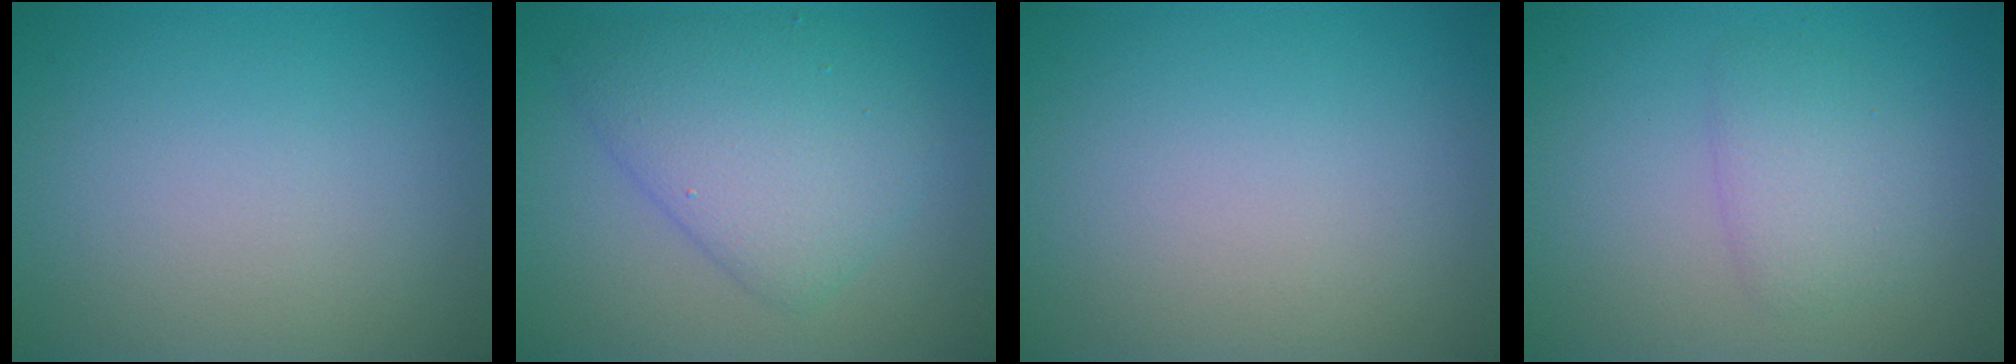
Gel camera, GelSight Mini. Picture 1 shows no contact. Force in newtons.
{"total": 5.3, "press": 5.3, "slide": 0.3}
{"total": 0.0}
{"total": 2.4, "press": 2.4, "slide": 0.1}